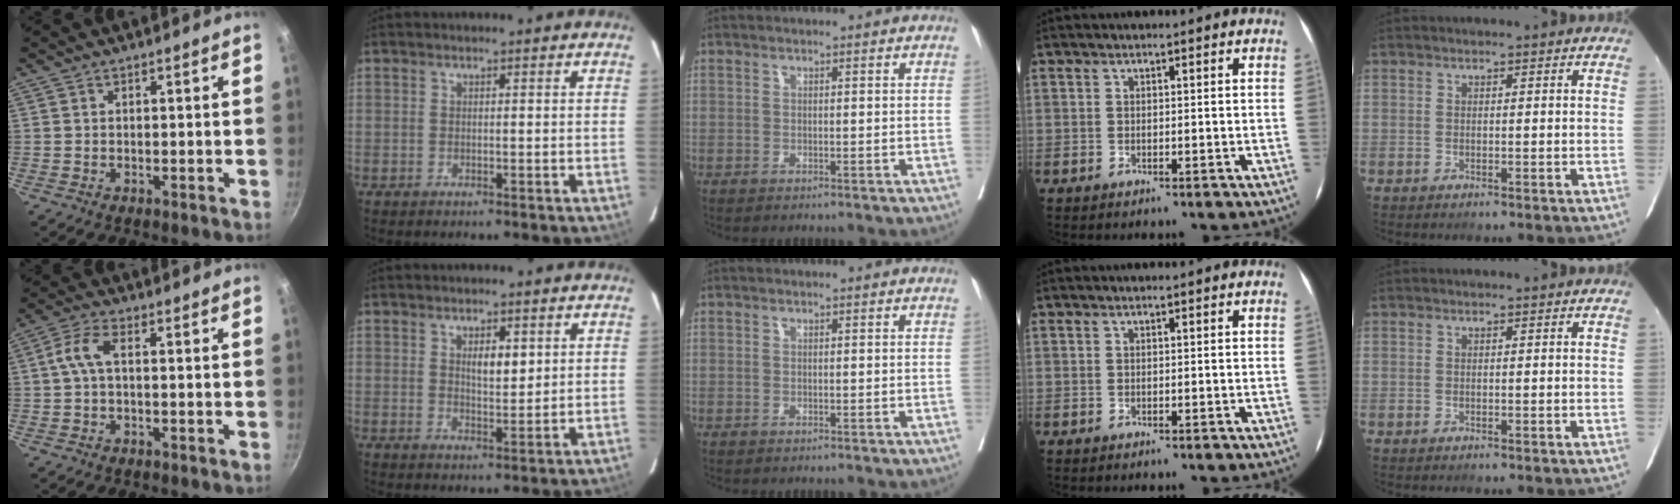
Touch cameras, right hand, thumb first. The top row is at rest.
{"thumb": {"total": 5.2, "force": [0.4, 2.8, 4.4], "torque": [-0.093, 0.018, 0.003]}, "index": {"total": 3.7, "force": [1.4, 1.4, 3.2], "torque": [-0.053, -0.001, 0.025]}}